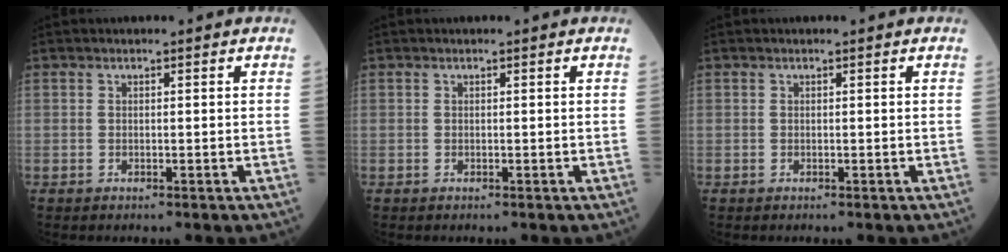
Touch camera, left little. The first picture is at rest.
{"total": 0.0}
{"total": 0.0}